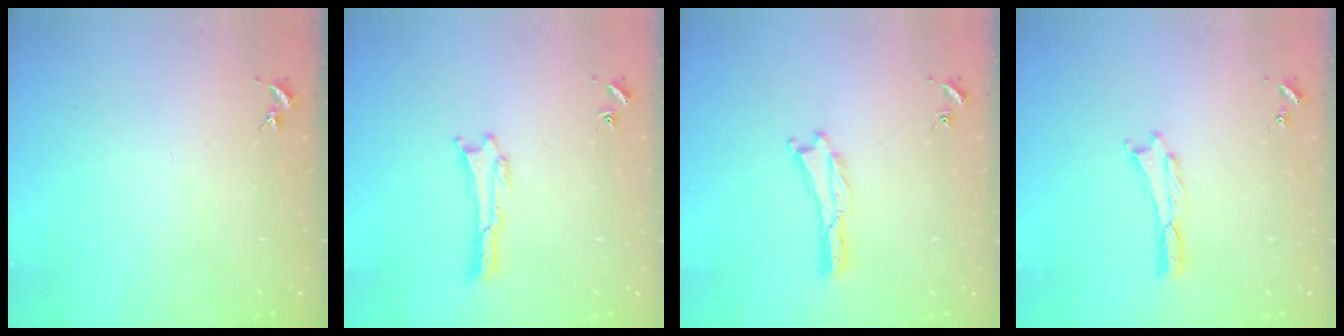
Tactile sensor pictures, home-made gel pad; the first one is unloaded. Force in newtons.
{"total": 0.0}
{"total": 0.0}
{"total": 0.0}